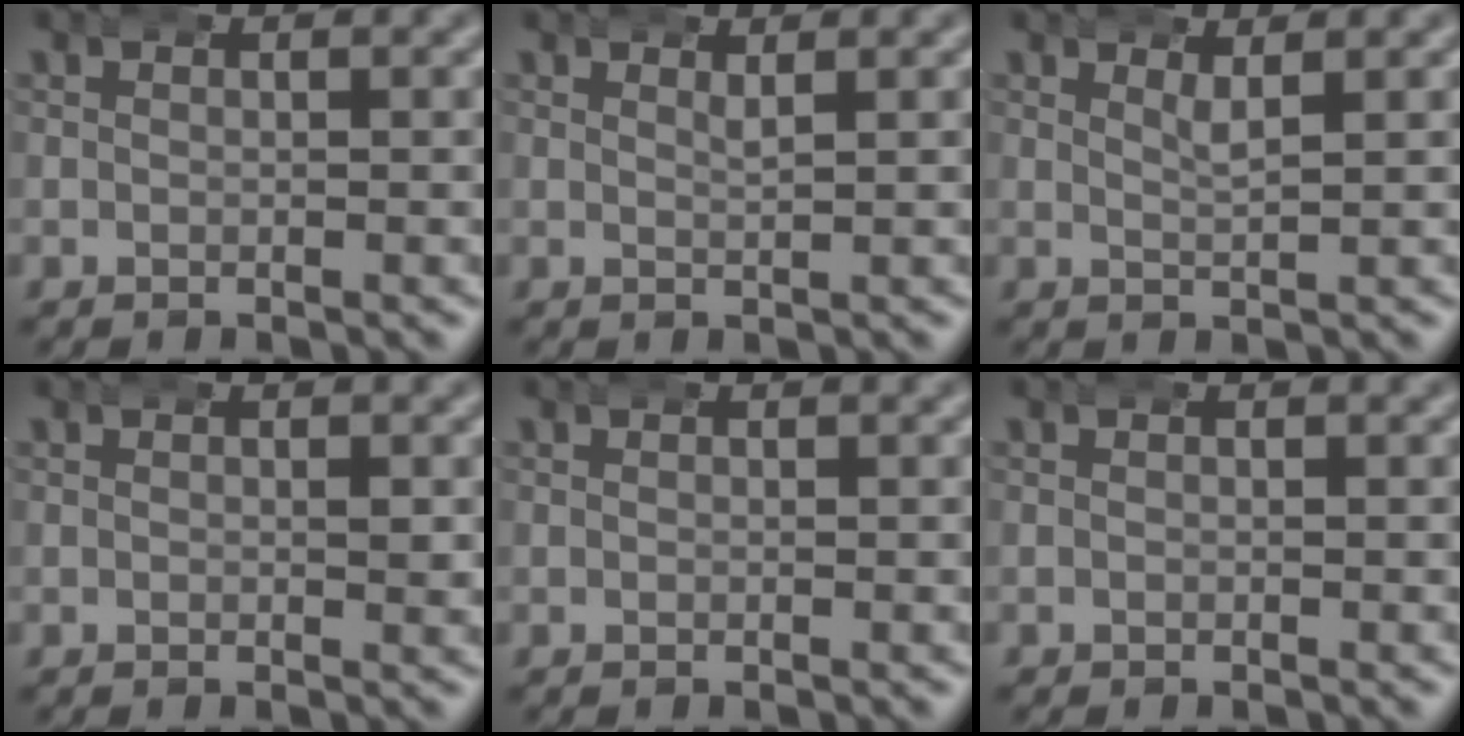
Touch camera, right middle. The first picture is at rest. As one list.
[{"total": 1.1, "force": [0.9, -0.2, 0.5], "torque": [-0.011, -0.010, 0.020]}, {"total": 1.7, "force": [1.3, 0.0, 1.0], "torque": [-0.022, -0.012, 0.026]}, {"total": 0.5, "force": [0.3, 0.1, 0.5], "torque": [-0.003, -0.005, 0.003]}, {"total": 0.0}, {"total": 0.0}]